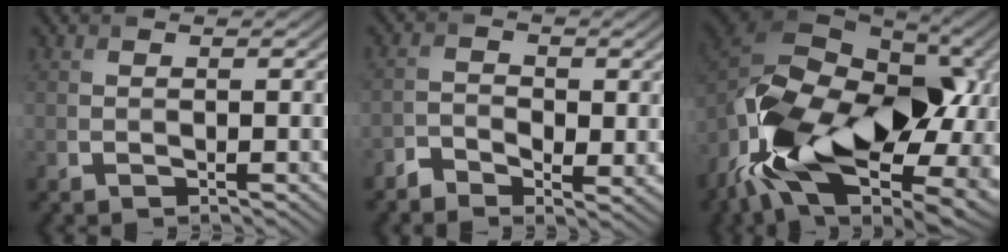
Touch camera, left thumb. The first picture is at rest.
{"total": 3.4, "force": [-1.8, 2.1, 1.9], "torque": [-0.040, -0.006, -0.035]}
{"total": 18.7, "force": [-5.6, 11.3, 13.9], "torque": [-0.302, -0.017, -0.100]}